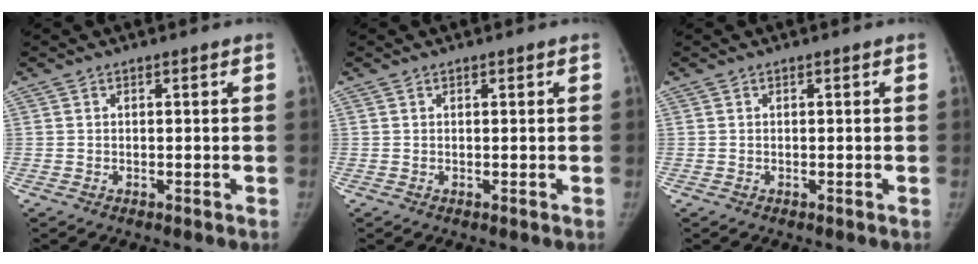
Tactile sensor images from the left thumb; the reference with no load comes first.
{"total": 0.0}
{"total": 0.0}